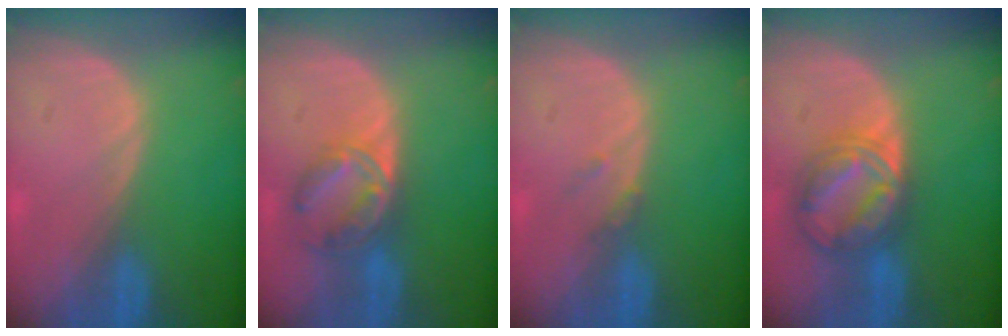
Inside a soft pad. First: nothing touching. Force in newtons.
{"total": 7.0, "press": 6.0, "slide": 3.6}
{"total": 1.2, "press": 1.2, "slide": 0.3}
{"total": 7.7, "press": 7.6, "slide": 0.5}